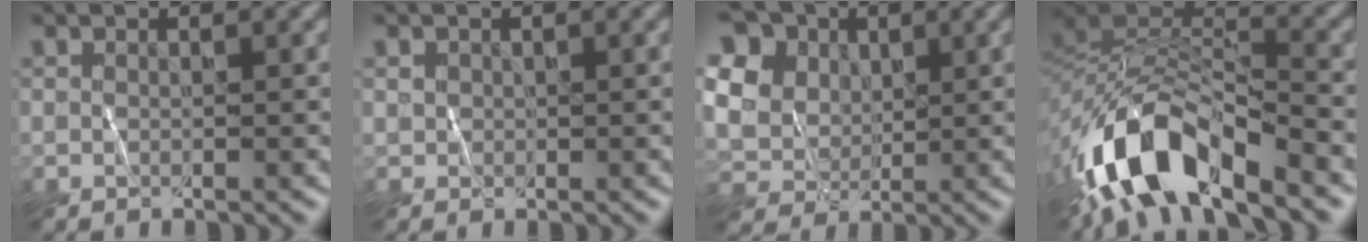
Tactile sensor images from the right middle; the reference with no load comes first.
{"total": 0.7, "force": [0.2, 0.6, -0.2], "torque": [0.011, -0.004, 0.002]}
{"total": 10.9, "force": [4.4, 8.9, 4.5], "torque": [-0.132, 0.019, 0.079]}
{"total": 10.3, "force": [-6.7, 4.4, 6.4], "torque": [-0.109, 0.007, -0.135]}